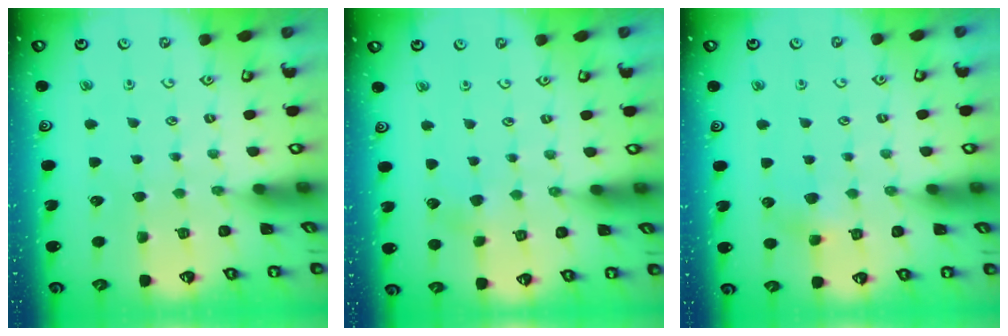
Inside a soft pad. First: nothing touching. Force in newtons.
{"total": 3.6, "press": 3.6, "slide": 0.3}
{"total": 4.8, "press": 4.7, "slide": 0.3}